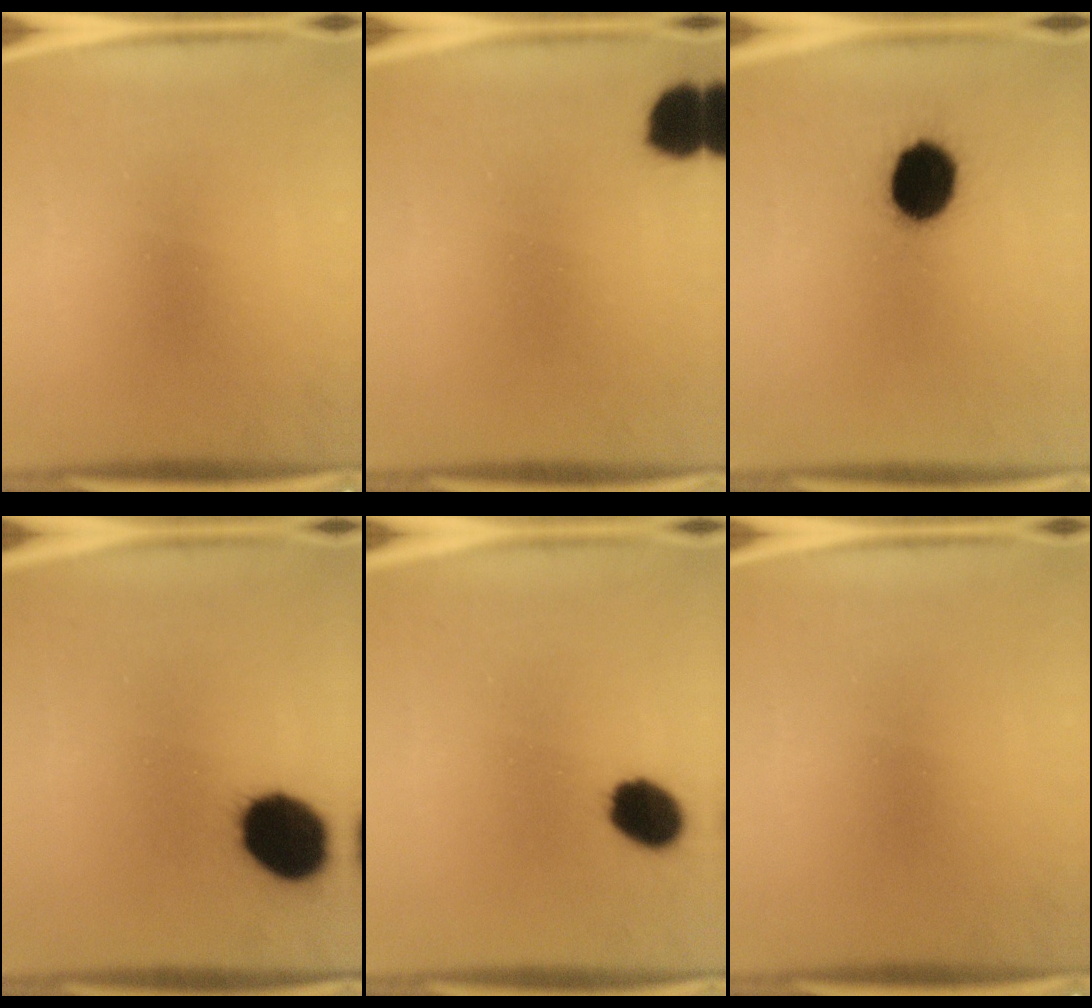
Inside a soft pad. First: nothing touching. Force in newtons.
{"total": 7.0}
{"total": 12.4}
{"total": 15.8}
{"total": 8.4}
{"total": 0.0}